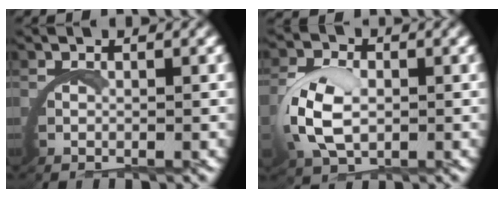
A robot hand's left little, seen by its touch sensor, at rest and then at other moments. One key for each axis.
{"total": 4.1, "fx": 0.6, "fy": 2.4, "fz": 3.3, "tx": -0.094, "ty": 0.001, "tz": 0.014}